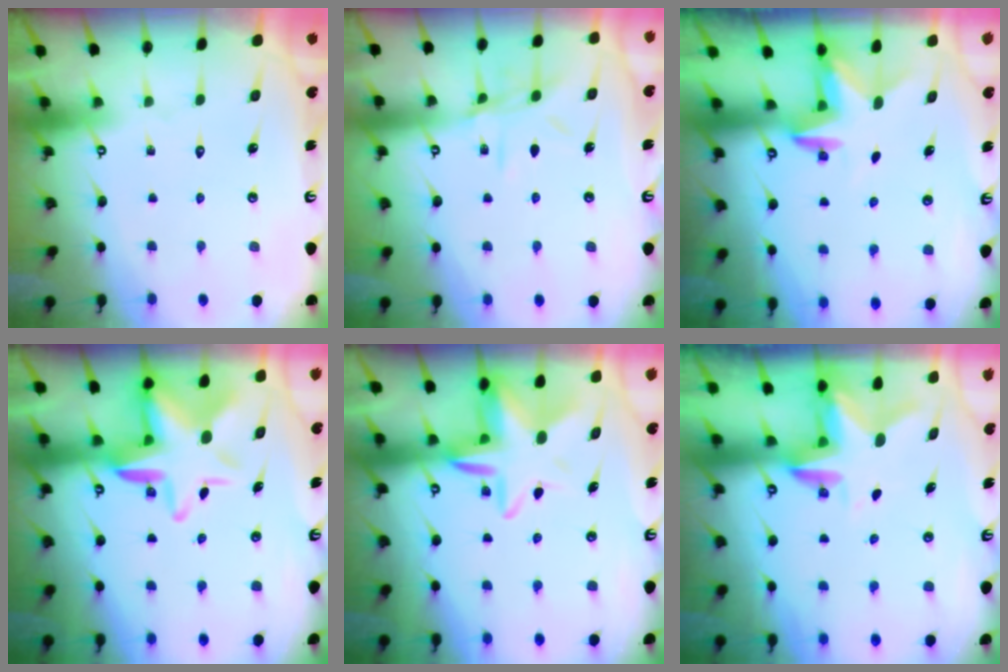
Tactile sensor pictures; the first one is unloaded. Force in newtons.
{"total": 8.7, "press": 8.7, "slide": 0.6}
{"total": 2.9, "press": 2.9, "slide": 0.7}
{"total": 10.5, "press": 10.4, "slide": 1.6}
{"total": 8.8, "press": 8.5, "slide": 2.3}
{"total": 2.7, "press": 2.7, "slide": 0.2}